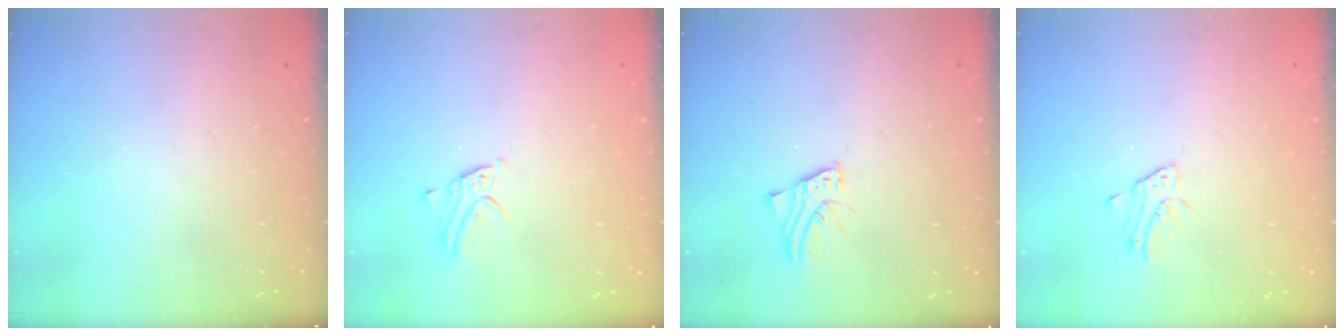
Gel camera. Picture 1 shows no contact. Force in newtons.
{"total": 2.2, "press": 2.2, "slide": 0.1}
{"total": 3.0, "press": 3.0, "slide": 0.2}
{"total": 2.1, "press": 2.1, "slide": 0.1}